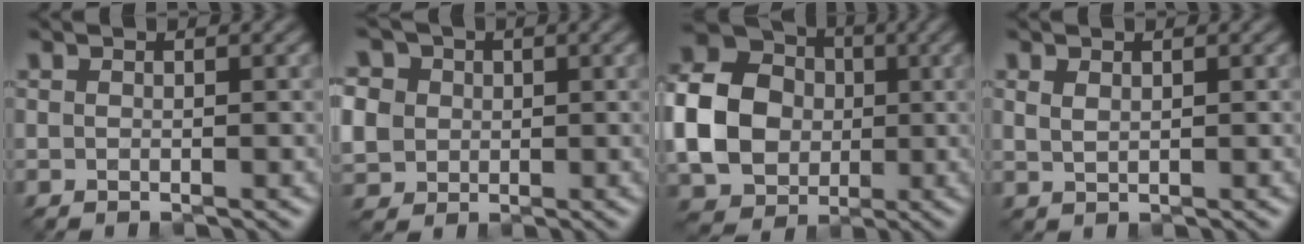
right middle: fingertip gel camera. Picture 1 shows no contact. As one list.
[{"total": 9.5, "force": [2.9, 8.1, 4.1], "torque": [-0.102, 0.021, 0.034]}, {"total": 11.2, "force": [-0.4, 9.5, 6.0], "torque": [-0.133, -0.004, -0.021]}, {"total": 1.1, "force": [0.6, 0.6, 0.7], "torque": [-0.019, -0.002, 0.017]}]